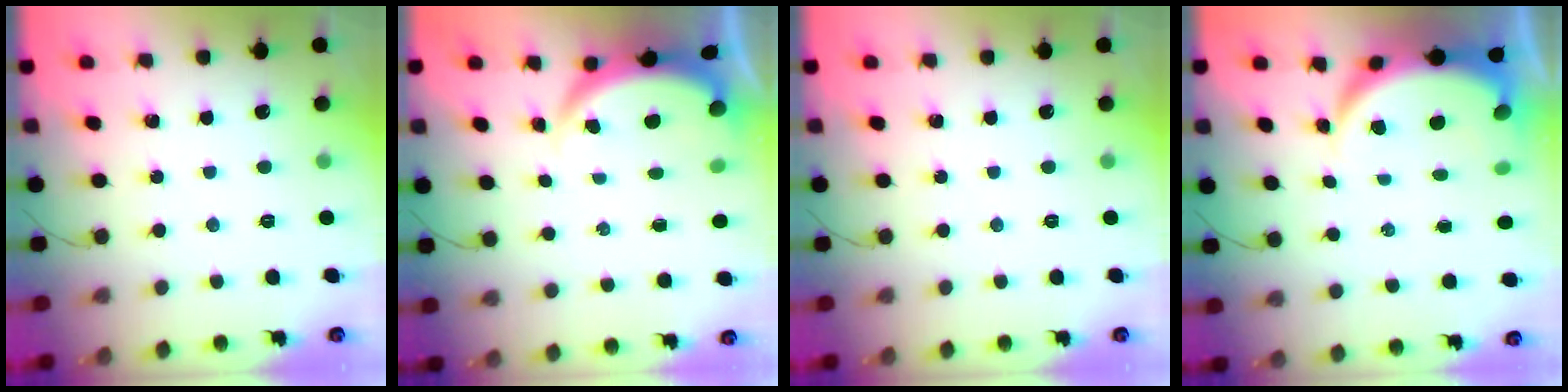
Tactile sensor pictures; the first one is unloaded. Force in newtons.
{"total": 3.8, "press": 3.8, "slide": 0.2}
{"total": 0.0}
{"total": 7.7, "press": 7.6, "slide": 1.1}